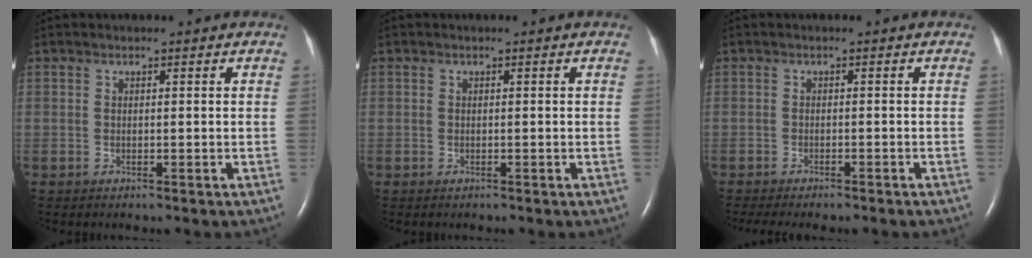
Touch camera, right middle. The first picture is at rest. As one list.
[{"total": 0.0}, {"total": 7.3, "force": [-6.2, 1.0, 3.7], "torque": [-0.043, -0.009, -0.081]}]